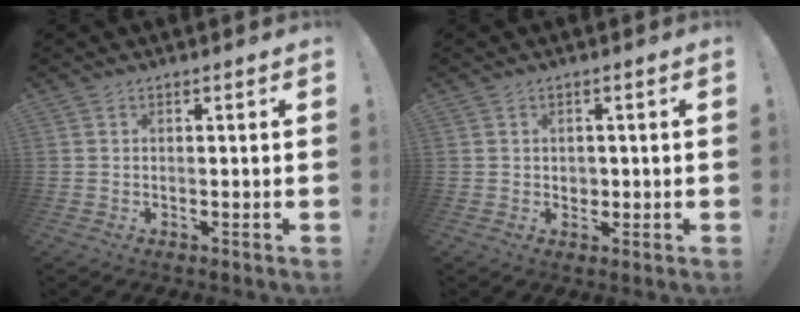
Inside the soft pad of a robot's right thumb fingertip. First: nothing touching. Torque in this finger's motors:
{"motor_torque": [0.25, -0.31, 0.17, 0.17, 0.01]}